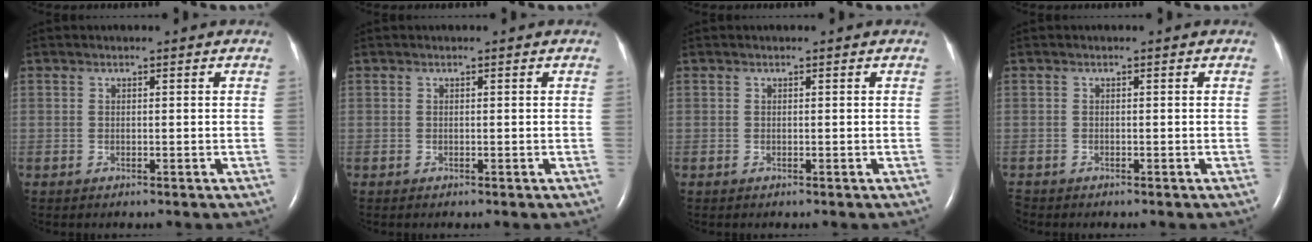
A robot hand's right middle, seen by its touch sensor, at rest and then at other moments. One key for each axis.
{"total": 0.0}
{"total": 0.0}
{"total": 0.7, "fx": -0.7, "fy": 0.2, "fz": 0.1, "tx": -0.006, "ty": -0.003, "tz": -0.013}